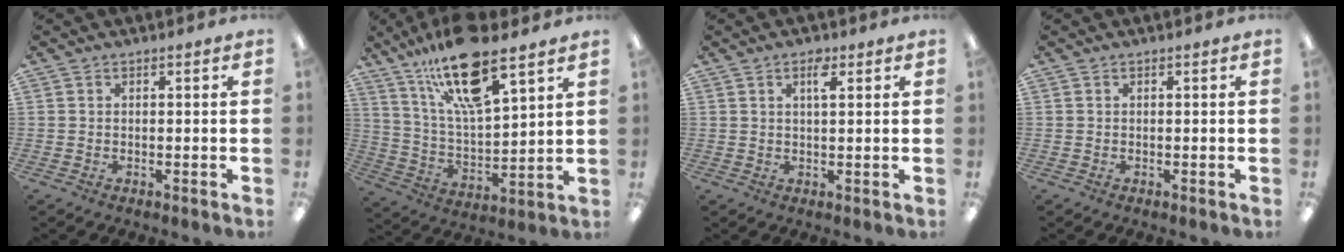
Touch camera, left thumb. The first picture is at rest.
{"total": 18.8, "force": [12.9, 5.4, 12.6], "torque": [-0.226, -0.063, 0.217]}
{"total": 3.5, "force": [1.9, 1.2, 2.6], "torque": [-0.042, -0.001, 0.029]}
{"total": 0.0}